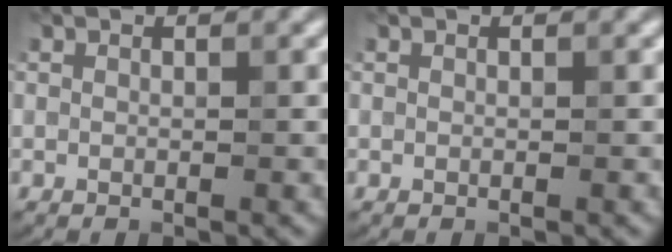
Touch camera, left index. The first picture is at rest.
{"total": 0.0}